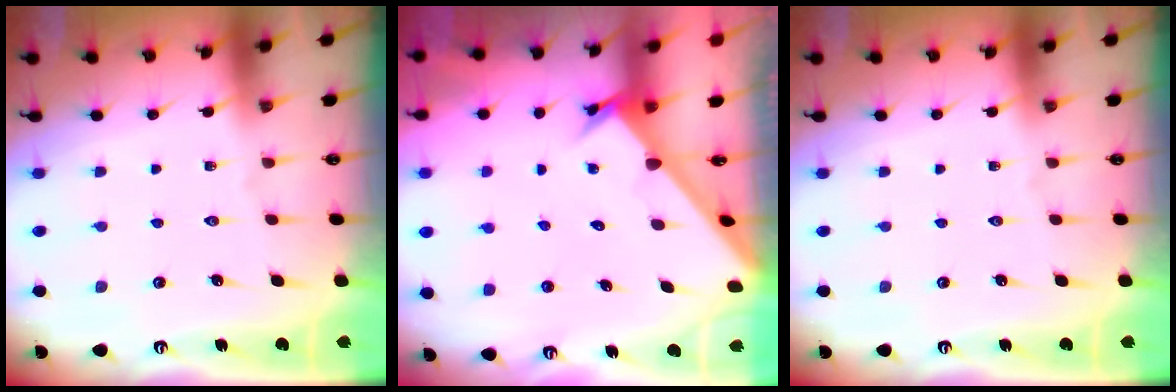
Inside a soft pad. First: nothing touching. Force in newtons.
{"total": 2.4, "press": 2.4, "slide": 0.1}
{"total": 0.0}